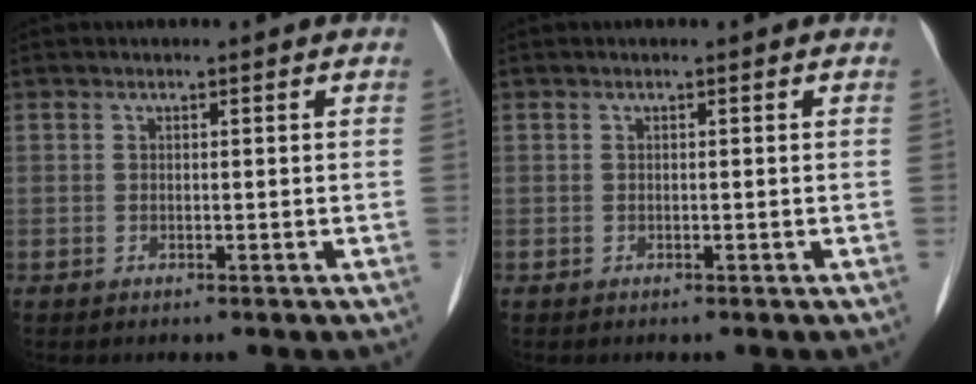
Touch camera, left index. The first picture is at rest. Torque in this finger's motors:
{"motor_torque": [0.00, 0.00, 0.01, 0.00]}